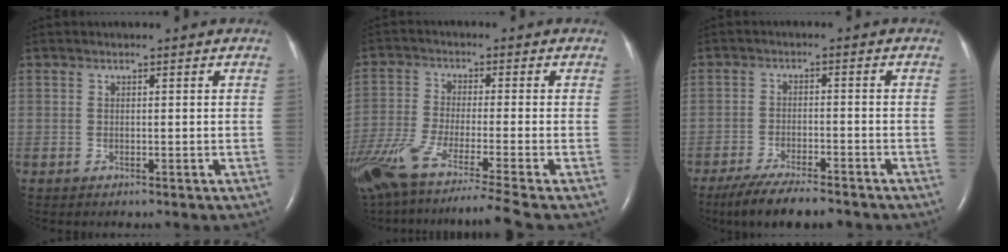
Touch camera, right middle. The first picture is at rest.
{"total": 17.8, "force": [-14.2, -1.3, 10.7], "torque": [-0.207, -0.061, -0.245]}
{"total": 9.4, "force": [-7.9, 1.6, 4.9], "torque": [-0.081, -0.022, -0.129]}